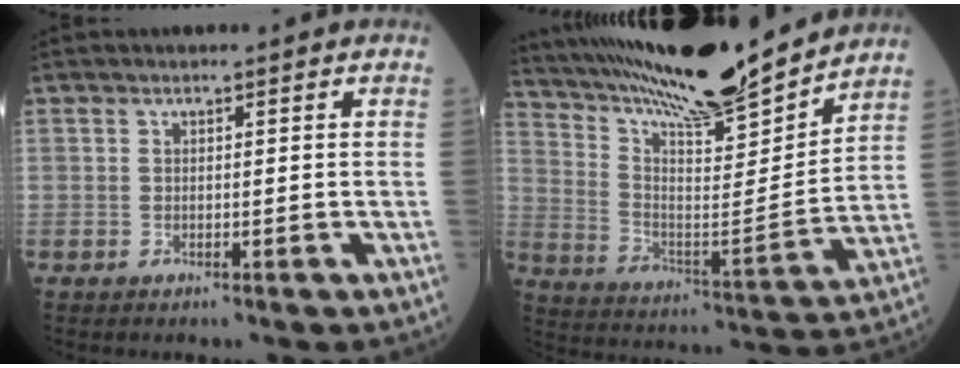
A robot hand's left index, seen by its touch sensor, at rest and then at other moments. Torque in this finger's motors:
{"motor_torque": [0.61, -0.68, 1.05, 0.21]}